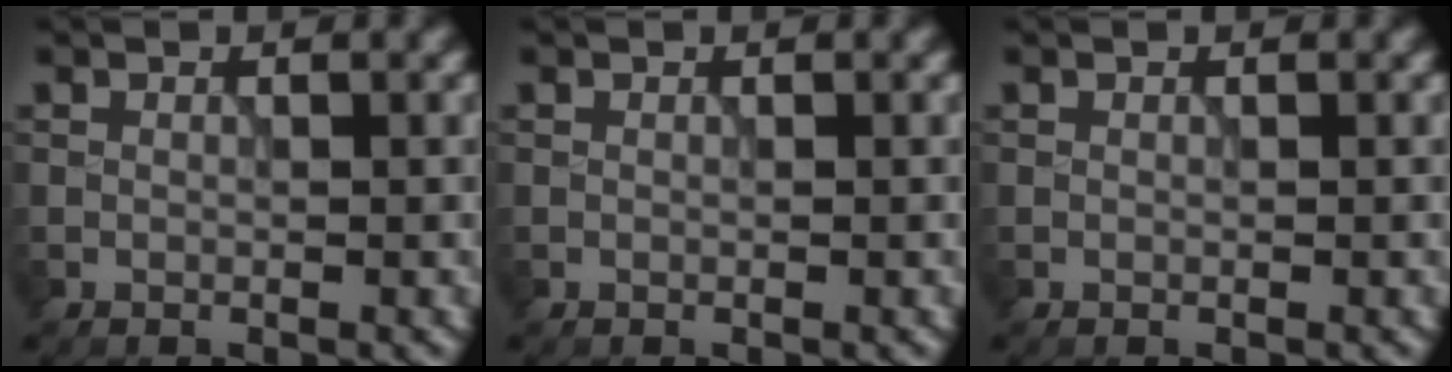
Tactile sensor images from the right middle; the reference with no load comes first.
{"total": 0.0}
{"total": 0.0}